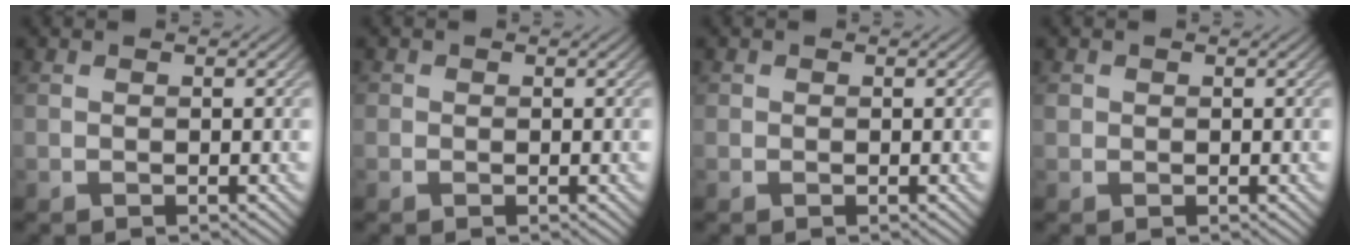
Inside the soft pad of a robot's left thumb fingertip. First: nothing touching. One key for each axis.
{"total": 0.7, "fx": 0.1, "fy": 0.6, "fz": 0.1, "tx": 0.003, "ty": -0.003, "tz": -0.001}
{"total": 0.6, "fx": 0.2, "fy": 0.5, "fz": 0.0, "tx": 0.003, "ty": -0.003, "tz": 0.002}
{"total": 0.6, "fx": 0.2, "fy": 0.6, "fz": 0.1, "tx": -0.003, "ty": -0.002, "tz": 0.006}